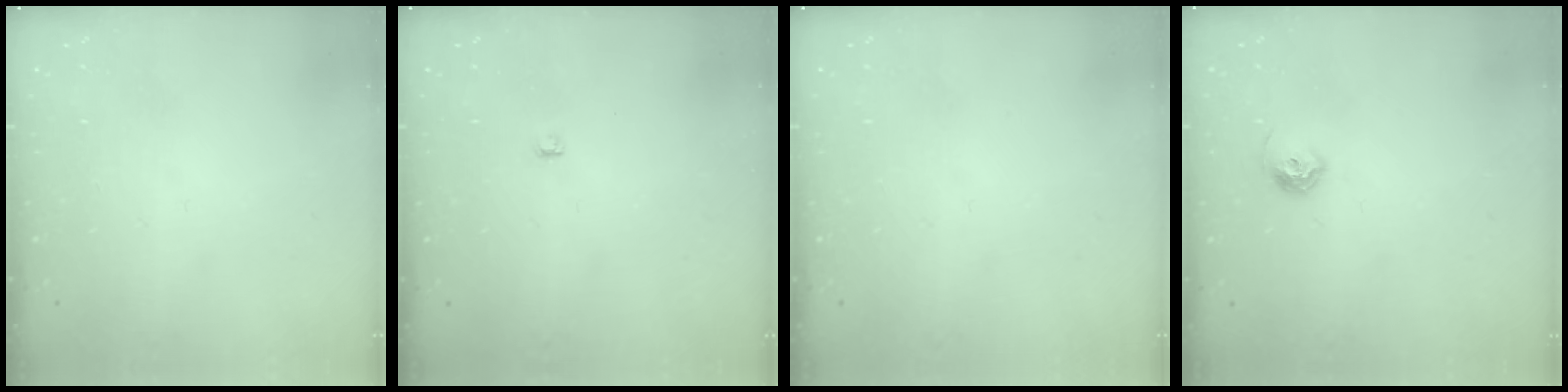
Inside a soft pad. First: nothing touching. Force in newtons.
{"total": 2.8, "press": 2.7, "slide": 0.3}
{"total": 0.0}
{"total": 6.1, "press": 6.0, "slide": 1.1}